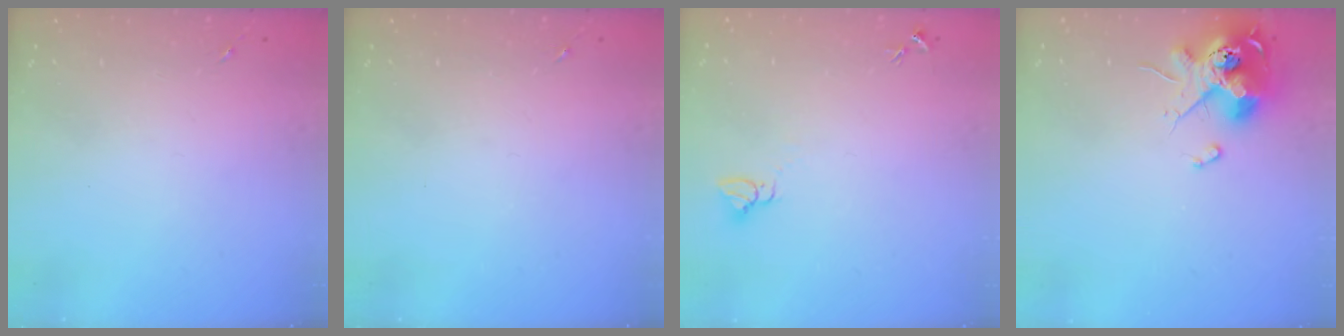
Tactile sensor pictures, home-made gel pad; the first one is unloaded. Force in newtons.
{"total": 0.0}
{"total": 2.7, "press": 2.7, "slide": 0.1}
{"total": 14.0, "press": 13.9, "slide": 1.5}